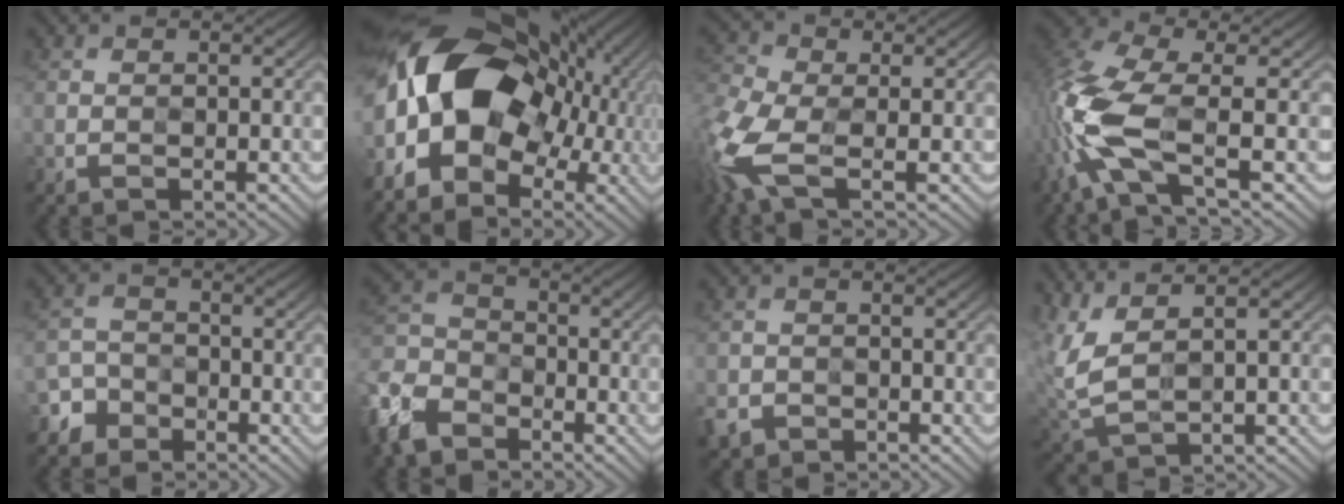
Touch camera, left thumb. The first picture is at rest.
{"total": 17.8, "force": [0.2, 12.9, 12.2], "torque": [-0.248, -0.001, 0.000]}
{"total": 9.8, "force": [-3.5, 4.5, 8.1], "torque": [-0.227, -0.016, -0.075]}
{"total": 11.1, "force": [-2.5, 4.1, 10.0], "torque": [-0.262, -0.006, -0.066]}
{"total": 4.5, "force": [-3.2, 3.1, 0.6], "torque": [-0.006, -0.001, -0.072]}
{"total": 10.5, "force": [-6.8, 6.2, 4.9], "torque": [-0.140, -0.017, -0.162]}
{"total": 3.3, "force": [-2.1, 2.4, 1.0], "torque": [-0.031, -0.007, -0.046]}
{"total": 6.9, "force": [3.5, 2.8, 5.3], "torque": [-0.155, -0.001, 0.074]}